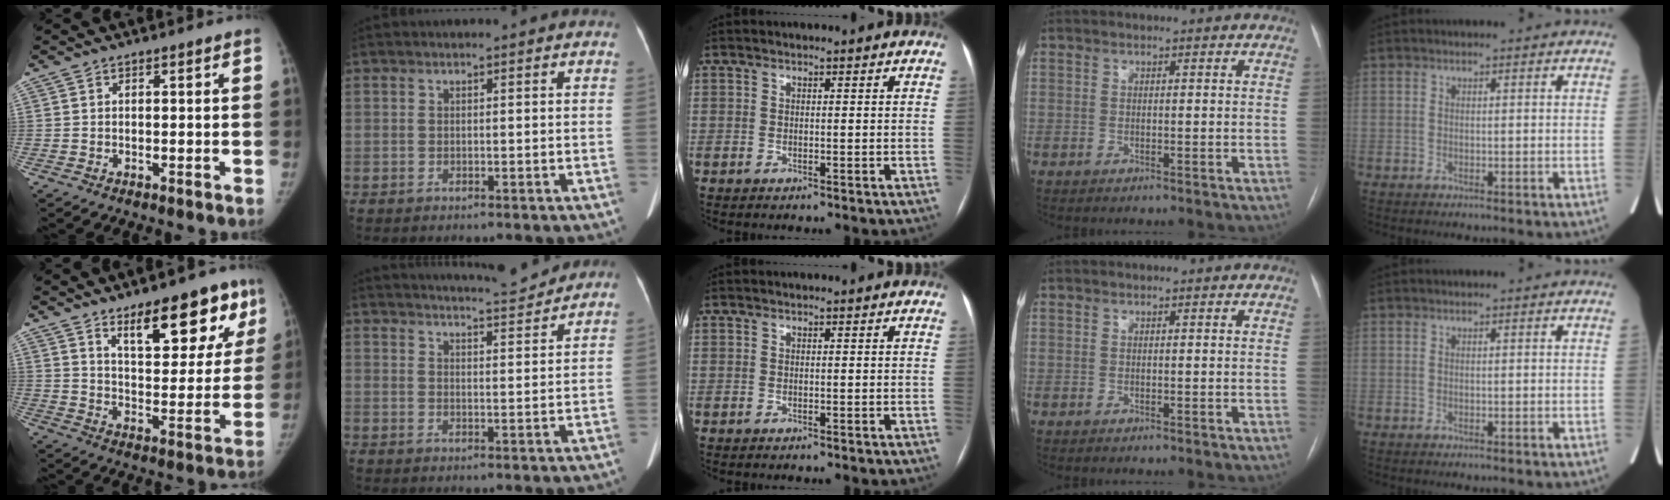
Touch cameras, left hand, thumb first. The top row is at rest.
{"thumb": {"total": 16.8, "force": [10.3, 6.8, 11.4], "torque": [-0.102, -0.060, 0.153]}, "index": {"total": 9.1, "force": [8.9, -0.1, 2.3], "torque": [-0.035, 0.001, 0.124]}}